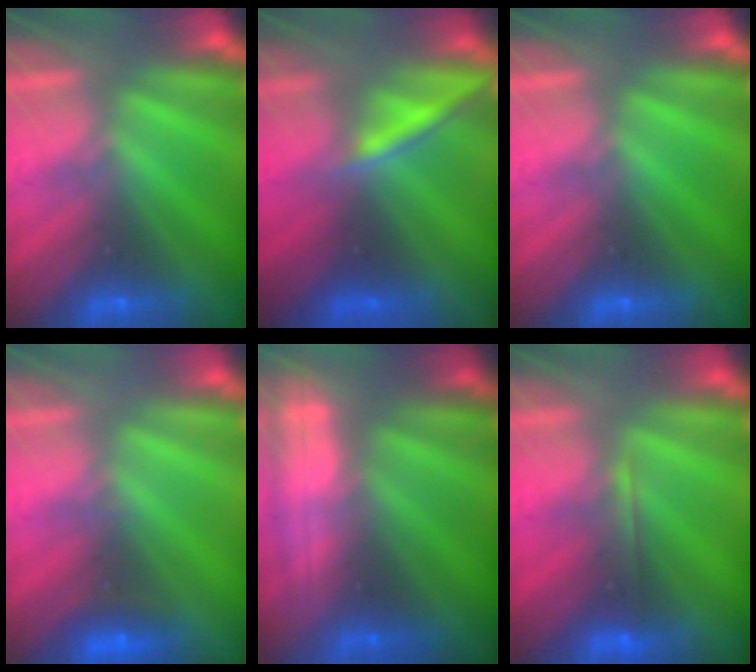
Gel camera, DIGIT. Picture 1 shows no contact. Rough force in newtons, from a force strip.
{"total": 2.2}
{"total": 0.0}
{"total": 1.8}
{"total": 2.9}
{"total": 1.9}